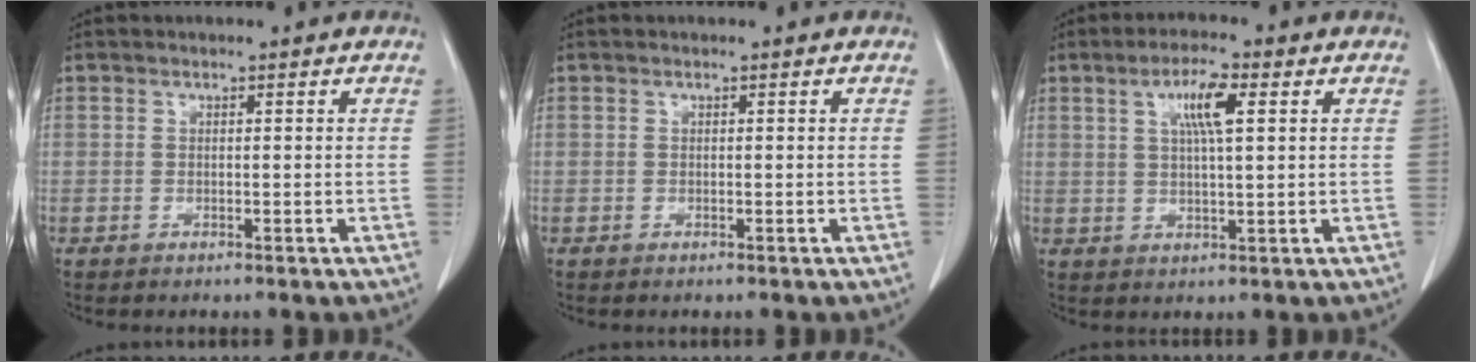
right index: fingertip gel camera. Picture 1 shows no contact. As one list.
[{"total": 0.0}, {"total": 6.0, "force": [2.2, 0.9, 5.6], "torque": [-0.103, 0.004, 0.038]}]